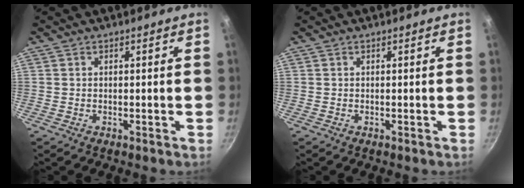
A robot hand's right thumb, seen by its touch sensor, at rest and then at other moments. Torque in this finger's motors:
{"motor_torque": [-0.06, 0.06, -0.03, 0.01, 0.00]}